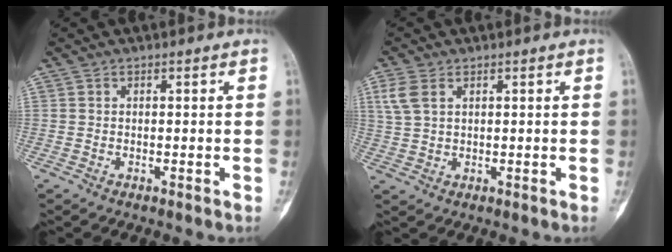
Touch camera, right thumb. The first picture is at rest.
{"total": 4.5, "force": [1.9, 2.7, 3.1], "torque": [-0.077, 0.004, 0.044]}